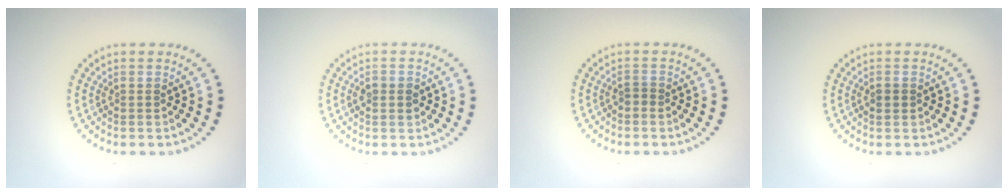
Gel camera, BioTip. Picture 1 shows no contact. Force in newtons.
{"total": 2.0, "press": 2.0, "slide": 0.0}
{"total": 0.8, "press": 0.7, "slide": 0.3}
{"total": 0.7, "press": 0.7, "slide": 0.1}